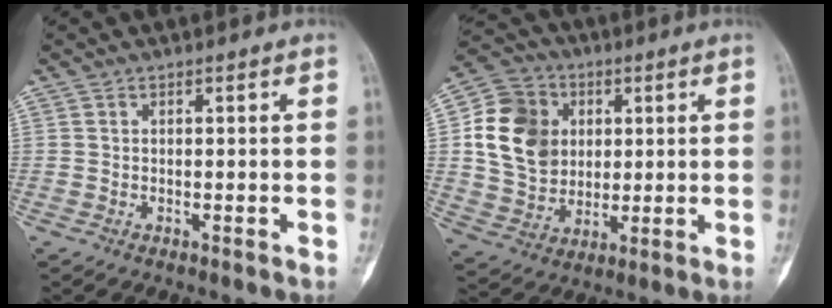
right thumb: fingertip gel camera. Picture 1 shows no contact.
{"total": 15.4, "force": [2.8, 12.6, 8.4], "torque": [-0.133, 0.002, 0.052]}